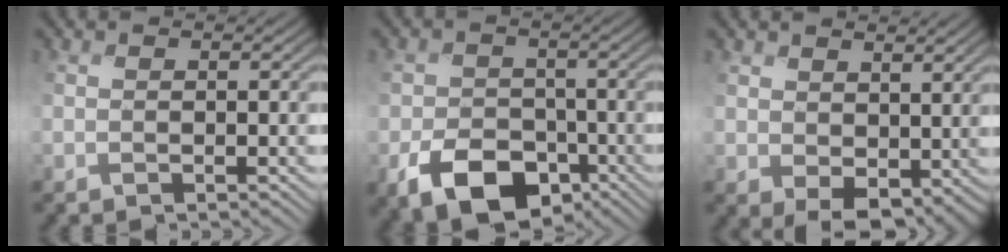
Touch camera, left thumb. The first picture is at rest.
{"total": 9.1, "force": [-4.5, 6.0, 5.1], "torque": [-0.096, -0.020, -0.080]}
{"total": 4.6, "force": [1.3, 3.0, 3.1], "torque": [-0.071, -0.018, 0.036]}